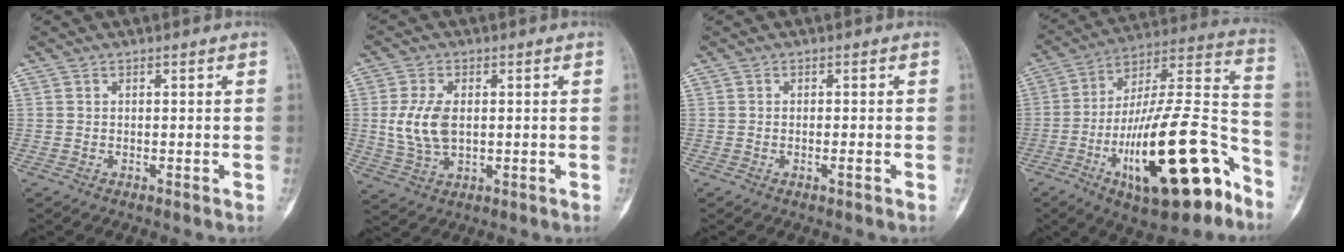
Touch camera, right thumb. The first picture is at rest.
{"total": 8.2, "force": [0.6, 4.7, 6.7], "torque": [-0.140, -0.004, 0.019]}
{"total": 1.1, "force": [-0.4, 0.2, 1.0], "torque": [-0.021, 0.001, -0.006]}
{"total": 28.8, "force": [-13.1, 9.9, 23.7], "torque": [-0.366, 0.077, -0.200]}